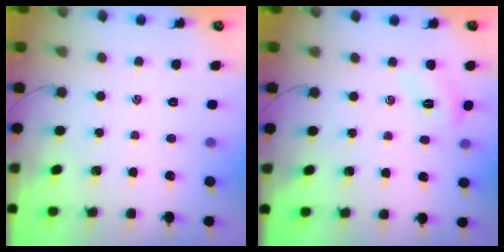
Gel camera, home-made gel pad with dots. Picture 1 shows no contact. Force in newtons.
{"total": 3.7, "press": 3.6, "slide": 0.9}